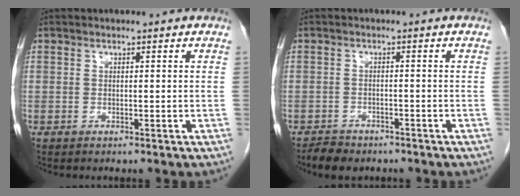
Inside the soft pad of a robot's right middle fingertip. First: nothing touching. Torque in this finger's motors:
{"motor_torque": [0.53, -0.37, 0.00, 0.00]}